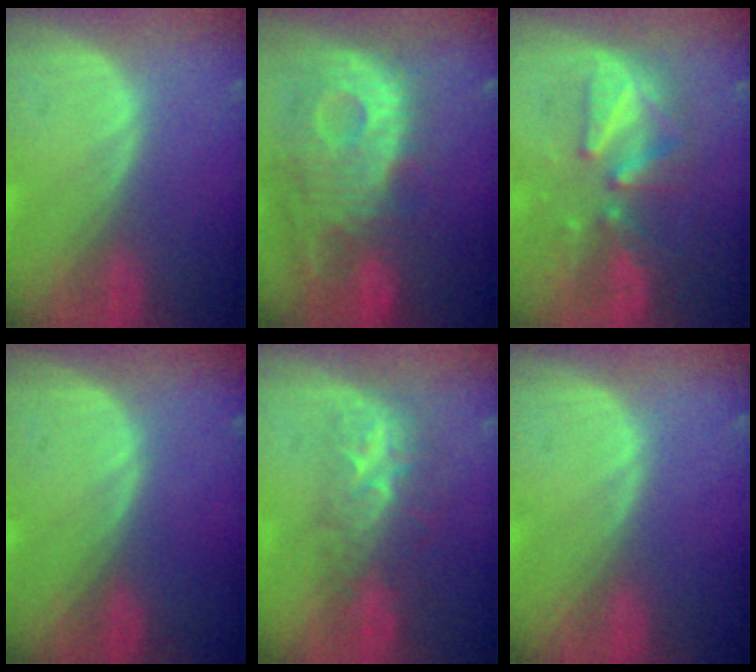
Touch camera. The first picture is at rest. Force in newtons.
{"total": 12.0, "press": 10.8, "slide": 5.3}
{"total": 8.3, "press": 8.1, "slide": 2.0}
{"total": 0.0}
{"total": 8.8, "press": 7.2, "slide": 5.1}
{"total": 0.0}